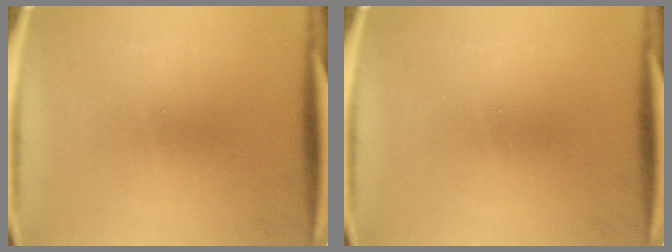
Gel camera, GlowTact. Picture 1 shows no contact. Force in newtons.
{"total": 0.0}